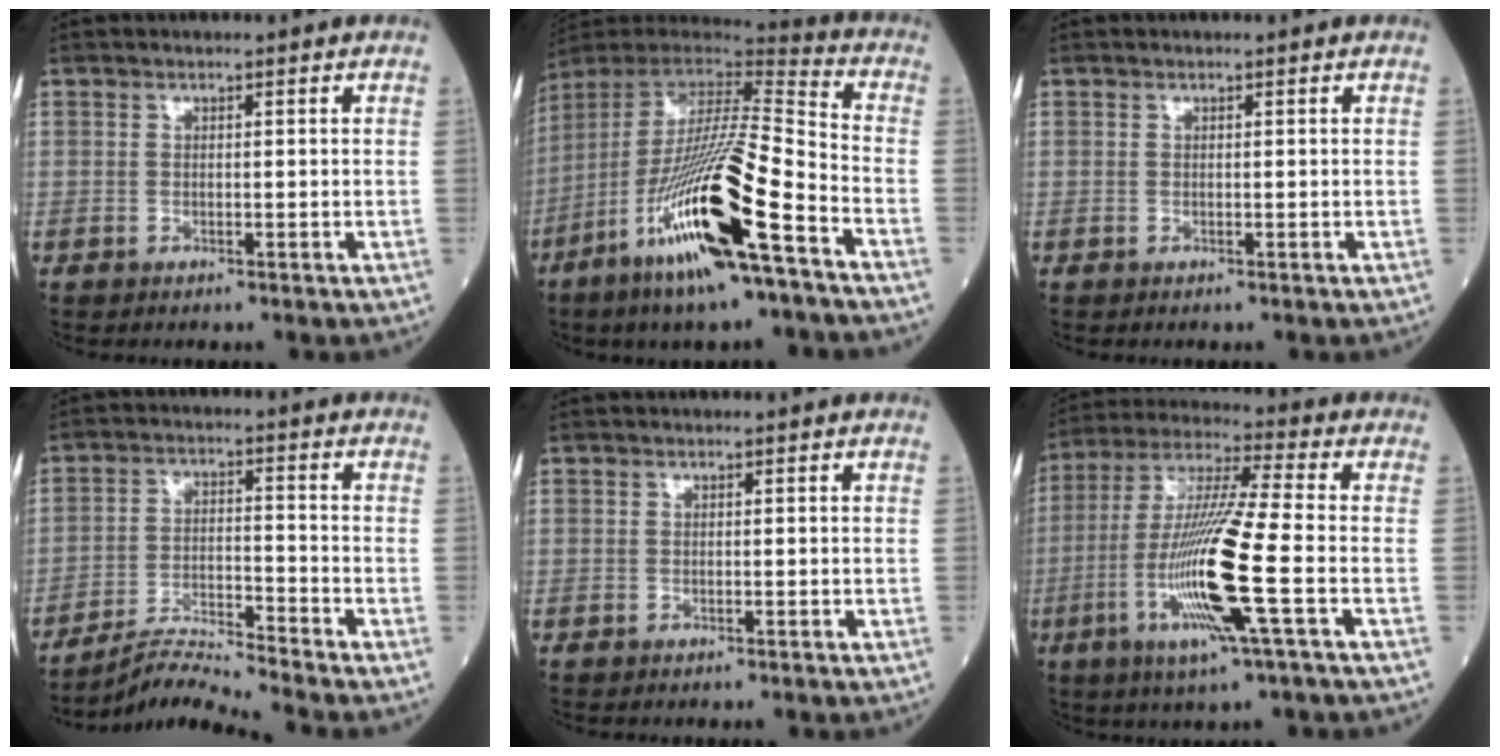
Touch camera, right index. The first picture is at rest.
{"total": 22.5, "force": [-10.7, 1.5, 19.7], "torque": [-0.385, -0.055, -0.204]}
{"total": 0.0}
{"total": 6.6, "force": [-6.2, -2.2, 0.7], "torque": [-0.023, -0.011, -0.115]}
{"total": 0.0}
{"total": 16.2, "force": [-4.5, -0.2, 15.5], "torque": [-0.320, -0.016, -0.092]}